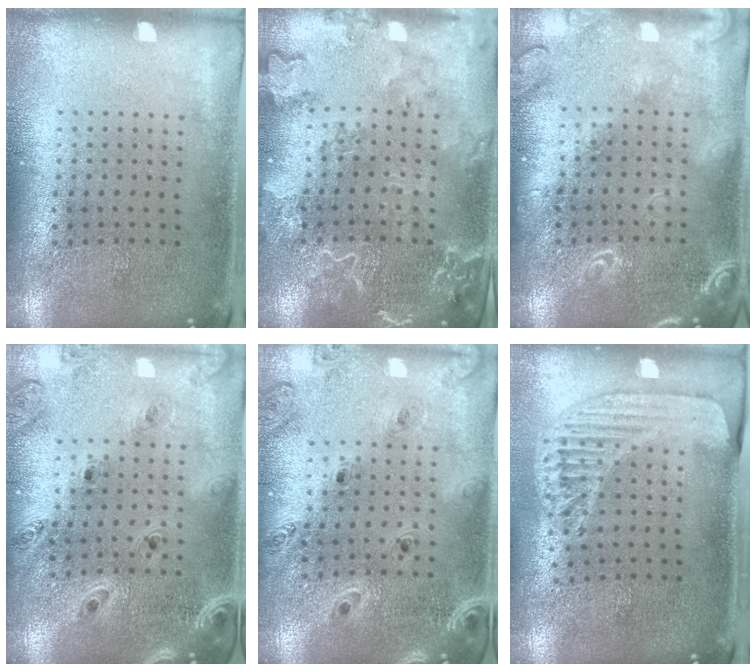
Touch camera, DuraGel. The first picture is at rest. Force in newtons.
{"total": 2.6, "press": 2.4, "slide": 1.0}
{"total": 1.8, "press": 1.8, "slide": 0.2}
{"total": 1.3, "press": 1.3, "slide": 0.2}
{"total": 1.2, "press": 1.2, "slide": 0.2}
{"total": 1.5, "press": 1.5, "slide": 0.2}